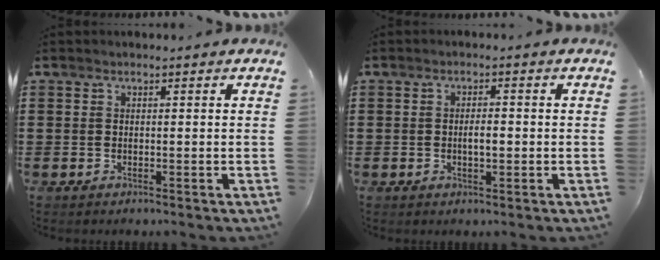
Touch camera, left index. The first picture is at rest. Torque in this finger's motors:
{"motor_torque": [0.70, 0.55, 0.10, 0.04]}